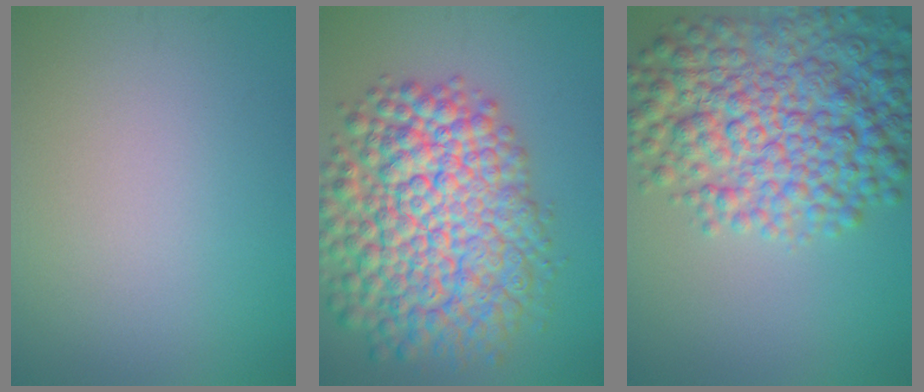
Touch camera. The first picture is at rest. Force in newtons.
{"total": 12.8, "press": 12.8, "slide": 0.5}
{"total": 10.5, "press": 10.4, "slide": 0.3}